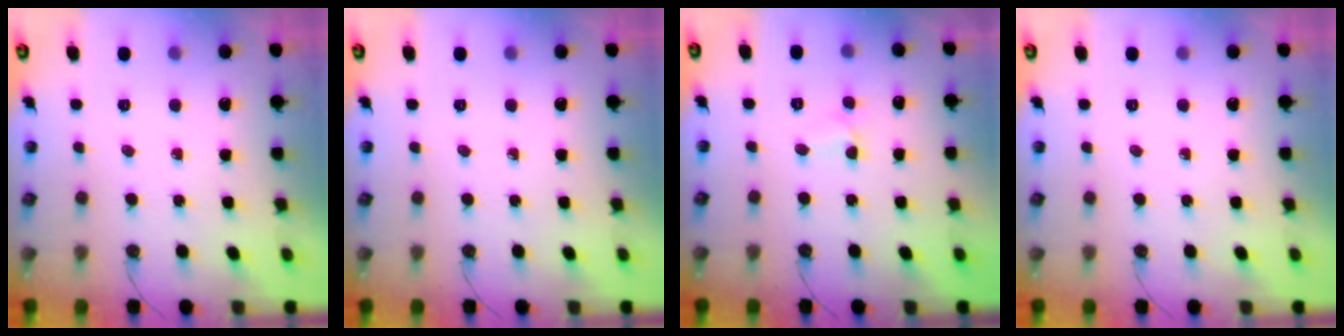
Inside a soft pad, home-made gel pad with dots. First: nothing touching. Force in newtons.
{"total": 0.0}
{"total": 3.0, "press": 2.9, "slide": 0.4}
{"total": 0.0}